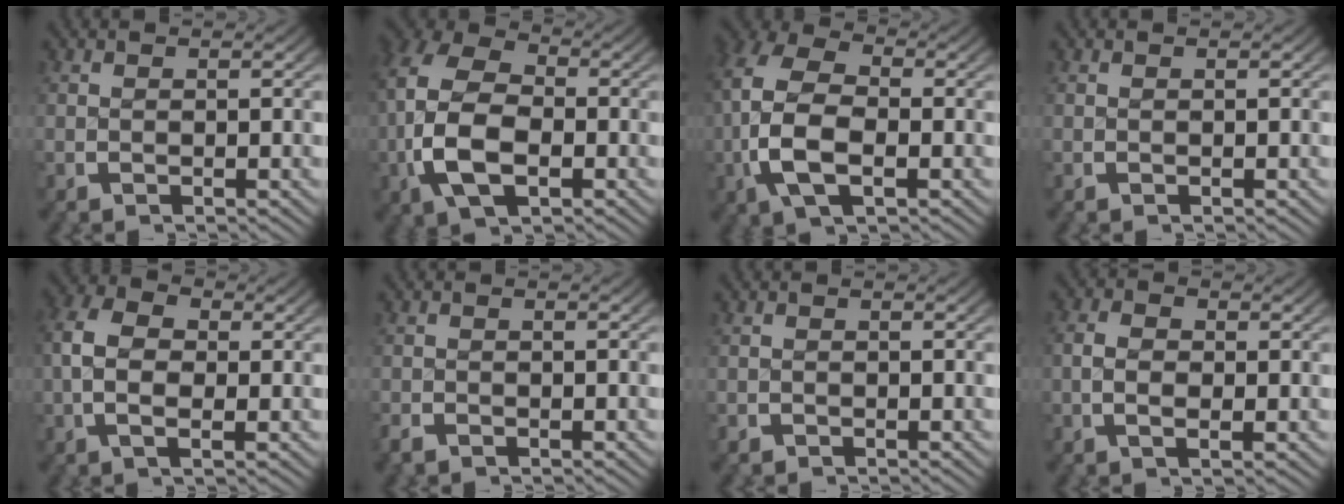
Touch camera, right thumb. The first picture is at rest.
{"total": 10.4, "force": [-0.6, 7.3, 7.4], "torque": [-0.167, -0.038, -0.001]}
{"total": 9.3, "force": [-0.5, 6.4, 6.7], "torque": [-0.164, -0.037, 0.000]}
{"total": 0.0}
{"total": 5.7, "force": [0.5, 4.0, 4.0], "torque": [-0.090, -0.013, 0.007]}
{"total": 1.3, "force": [-1.1, 0.6, 0.2], "torque": [-0.002, -0.004, -0.023]}
{"total": 0.9, "force": [-0.7, 0.6, -0.1], "torque": [-0.001, -0.006, -0.012]}
{"total": 2.2, "force": [-0.2, 1.4, 1.7], "torque": [-0.037, -0.007, -0.004]}